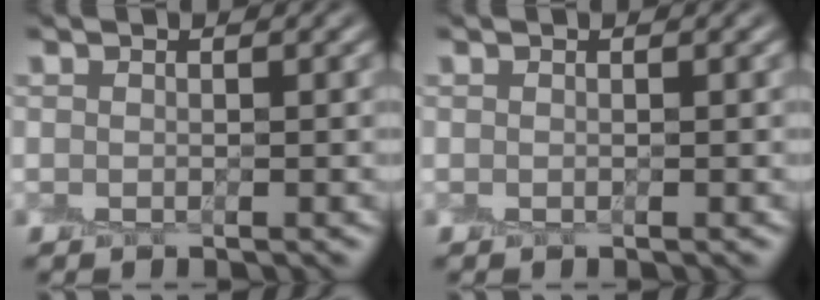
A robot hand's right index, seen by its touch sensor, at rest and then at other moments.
{"total": 0.0}